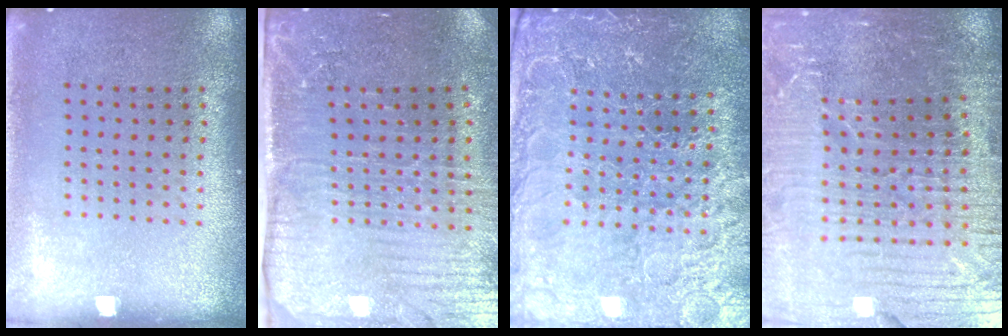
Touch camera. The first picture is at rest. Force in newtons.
{"total": 4.4, "press": 3.7, "slide": 2.5}
{"total": 4.7, "press": 4.4, "slide": 1.5}
{"total": 5.4, "press": 5.0, "slide": 2.0}